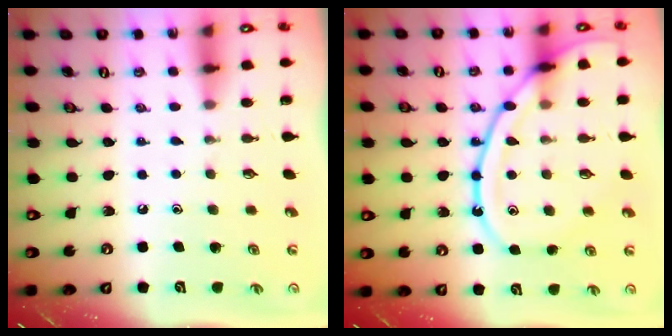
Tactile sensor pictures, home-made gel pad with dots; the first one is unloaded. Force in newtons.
{"total": 16.8, "press": 16.8, "slide": 1.5}